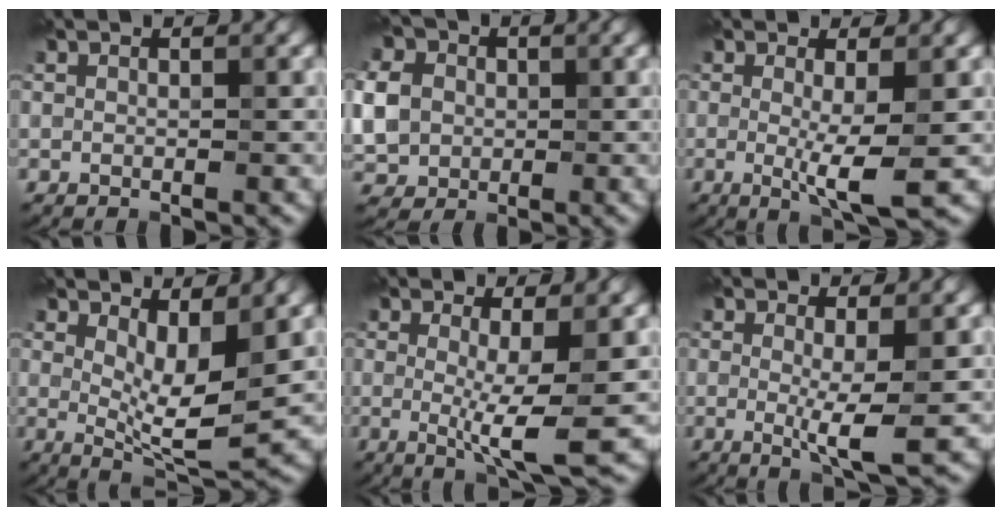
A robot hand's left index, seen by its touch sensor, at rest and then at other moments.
{"total": 8.0, "force": [0.7, 6.9, 4.1], "torque": [-0.099, 0.020, -0.004]}
{"total": 4.2, "force": [-0.3, 0.5, 4.1], "torque": [-0.070, -0.015, -0.005]}
{"total": 5.7, "force": [1.4, 1.8, 5.2], "torque": [-0.085, -0.018, 0.028]}
{"total": 5.2, "force": [-0.2, 0.8, 5.2], "torque": [-0.083, -0.017, -0.004]}
{"total": 3.6, "force": [-0.2, 0.4, 3.6], "torque": [-0.063, -0.015, -0.003]}